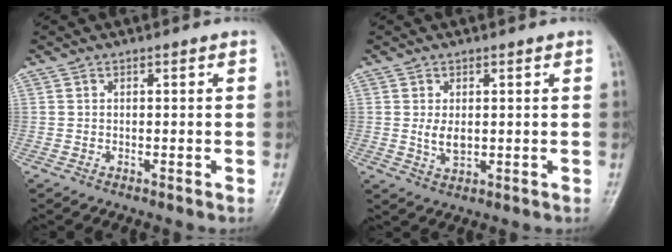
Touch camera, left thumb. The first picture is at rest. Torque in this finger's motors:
{"motor_torque": [0.40, 1.03, 0.46, 0.00, 0.02]}